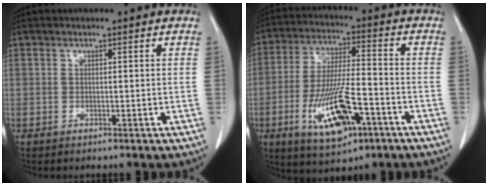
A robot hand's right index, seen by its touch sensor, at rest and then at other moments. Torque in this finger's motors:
{"motor_torque": [1.47, -0.67, 0.42, 0.11]}